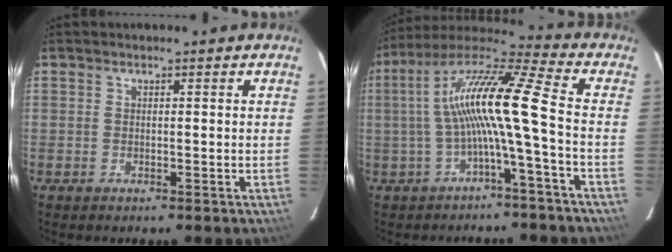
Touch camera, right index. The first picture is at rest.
{"total": 13.3, "force": [-2.0, -0.3, 13.2], "torque": [-0.249, 0.015, -0.038]}